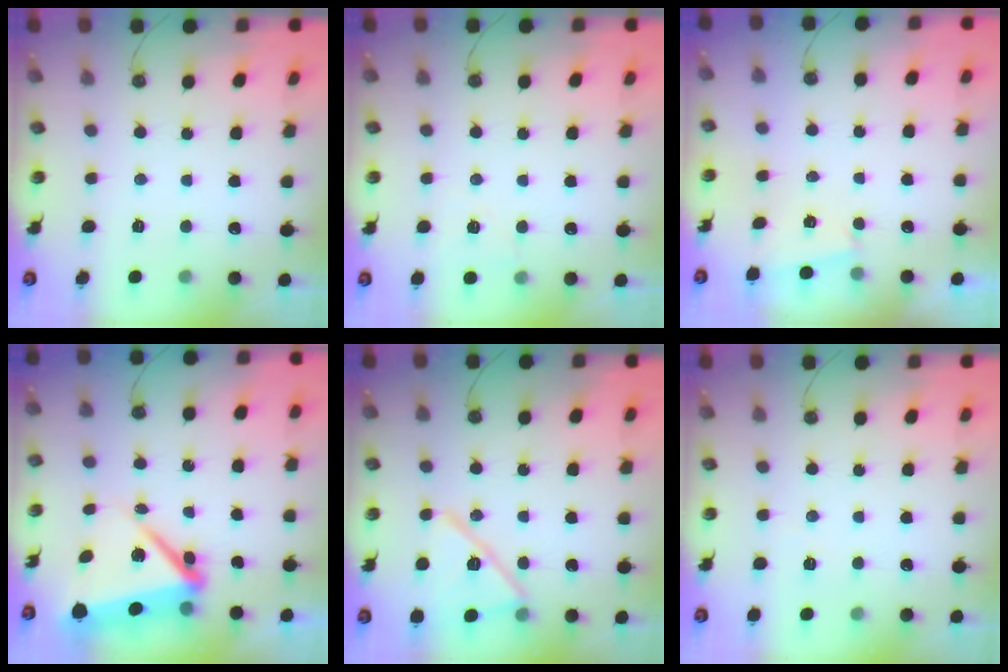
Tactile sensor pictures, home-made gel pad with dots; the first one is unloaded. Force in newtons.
{"total": 8.7, "press": 2.9, "slide": 8.2}
{"total": 1.0, "press": 1.0, "slide": 0.3}
{"total": 12.0, "press": 11.9, "slide": 1.6}
{"total": 15.3, "press": 15.2, "slide": 0.3}
{"total": 2.7, "press": 2.5, "slide": 1.1}